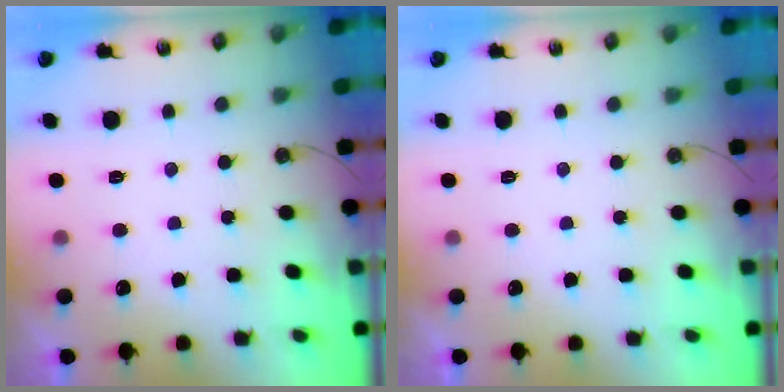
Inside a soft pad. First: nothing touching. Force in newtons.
{"total": 0.0}